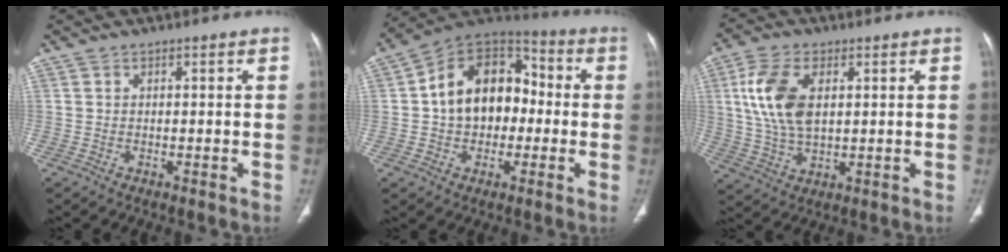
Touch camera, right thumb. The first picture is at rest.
{"total": 16.5, "force": [-0.1, 12.0, 11.4], "torque": [-0.143, 0.043, -0.013]}
{"total": 11.7, "force": [2.7, 6.6, 9.4], "torque": [-0.193, -0.003, 0.055]}